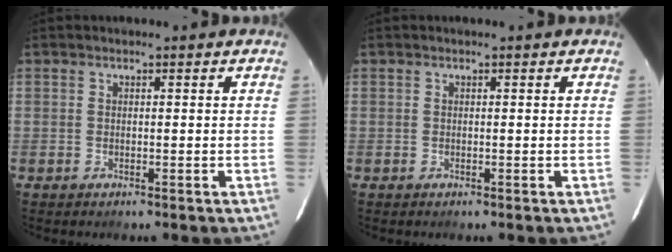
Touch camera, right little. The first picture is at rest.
{"total": 0.0}